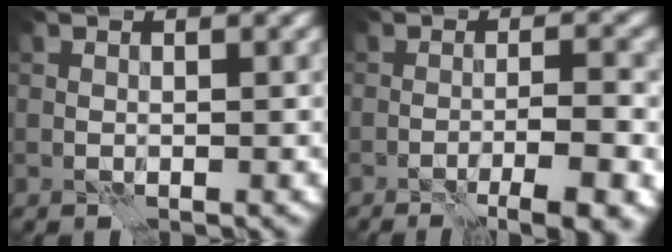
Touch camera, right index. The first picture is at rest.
{"total": 5.9, "force": [-2.1, 1.4, 5.3], "torque": [-0.057, -0.006, -0.025]}